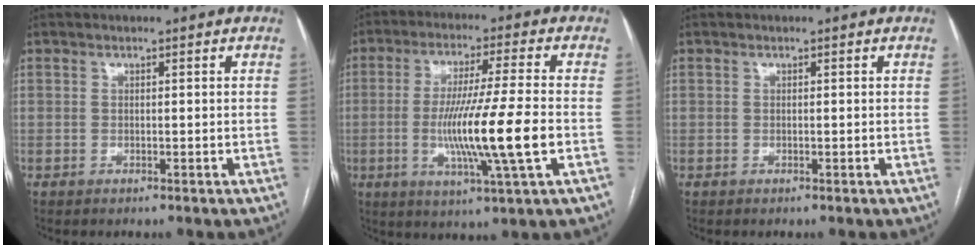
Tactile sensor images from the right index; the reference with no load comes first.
{"total": 13.4, "force": [-2.5, -0.8, 13.2], "torque": [-0.248, -0.018, -0.050]}
{"total": 0.0}